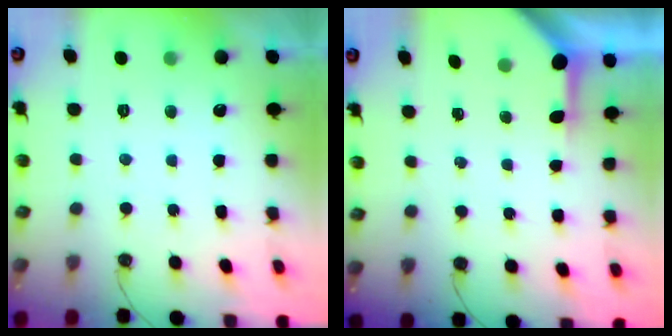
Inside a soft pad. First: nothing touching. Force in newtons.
{"total": 3.4, "press": 3.4, "slide": 0.5}